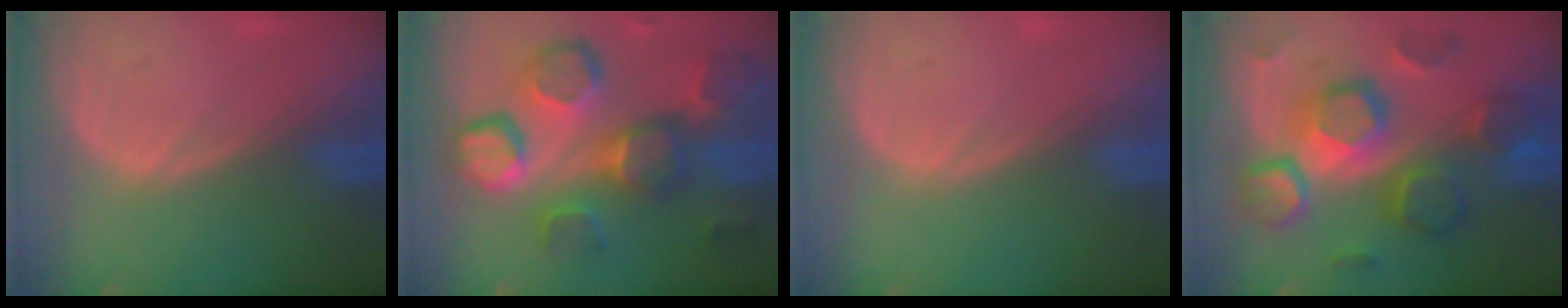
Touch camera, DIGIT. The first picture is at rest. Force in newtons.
{"total": 12.4, "press": 11.1, "slide": 5.6}
{"total": 0.0}
{"total": 11.5, "press": 11.4, "slide": 1.0}